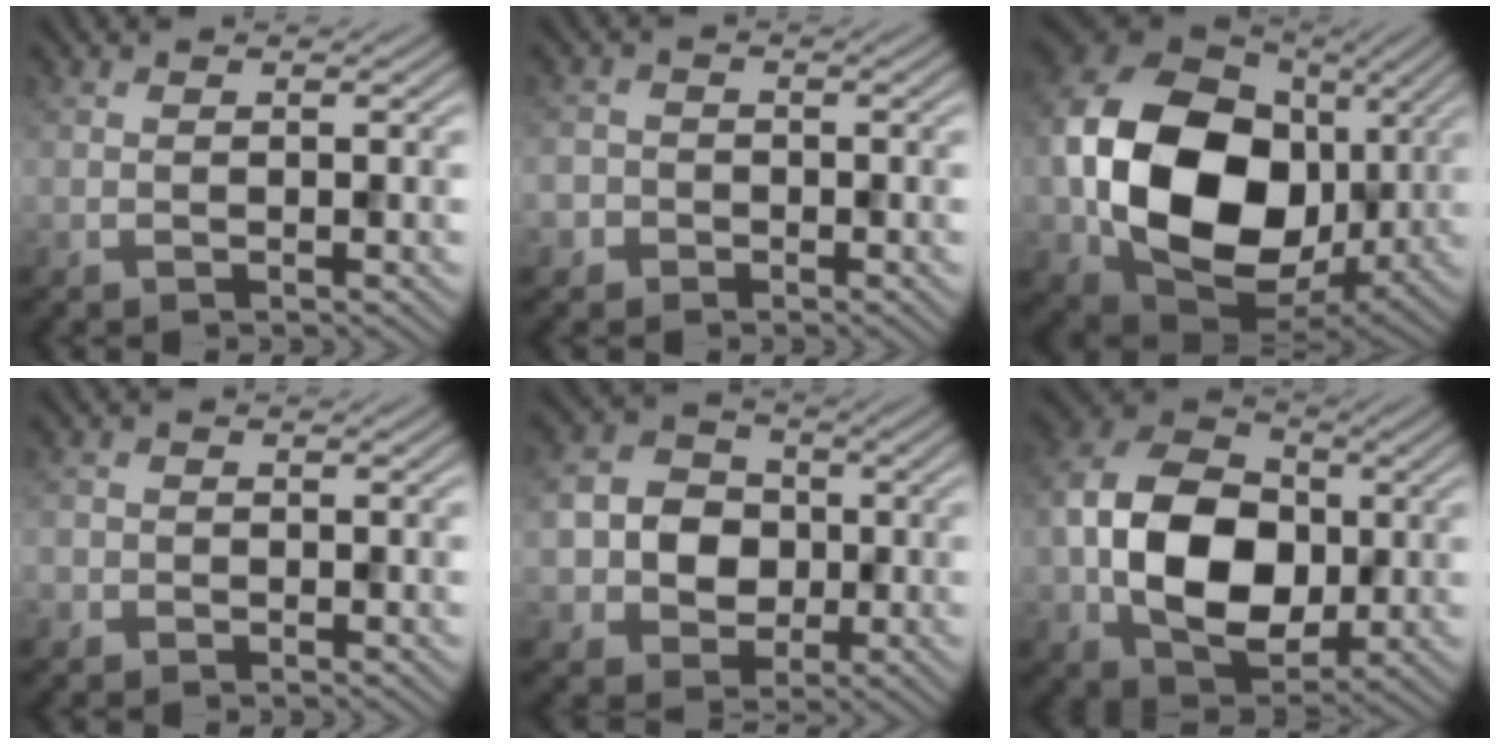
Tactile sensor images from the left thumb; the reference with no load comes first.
{"total": 2.5, "force": [-1.2, 2.1, 0.3], "torque": [0.000, 0.002, -0.035]}
{"total": 18.4, "force": [-0.5, 13.7, 12.3], "torque": [-0.273, -0.030, -0.001]}
{"total": 1.4, "force": [-0.6, 1.2, 0.1], "torque": [0.003, -0.003, -0.017]}
{"total": 6.9, "force": [-0.7, 5.9, 3.6], "torque": [-0.078, 0.000, -0.031]}
{"total": 13.0, "force": [-1.1, 9.1, 9.2], "torque": [-0.198, 0.006, -0.025]}